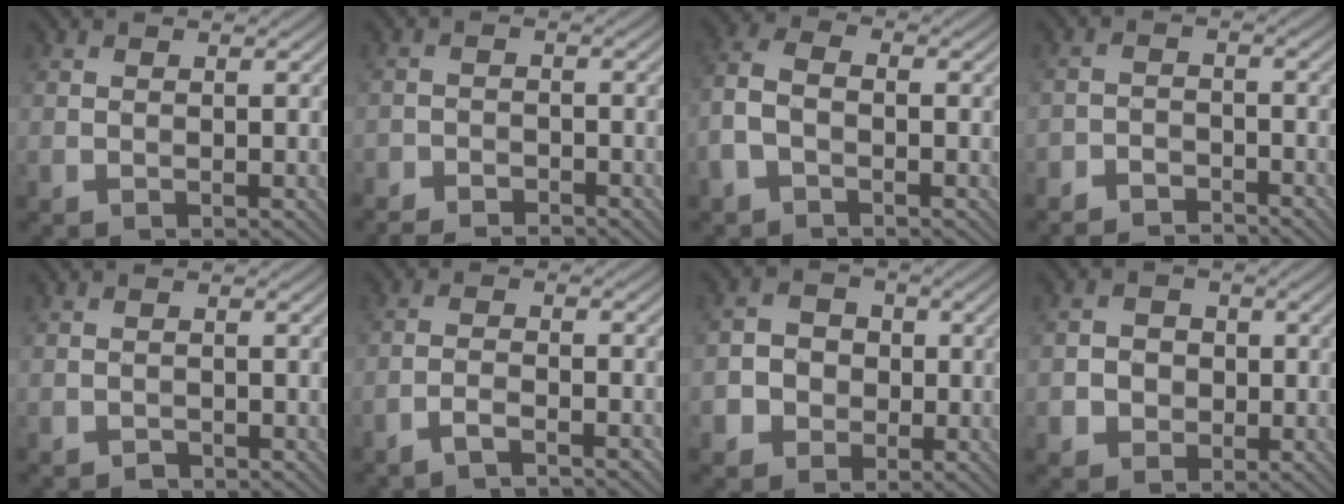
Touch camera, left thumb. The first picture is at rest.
{"total": 3.7, "force": [-3.4, 0.8, 1.2], "torque": [-0.028, -0.001, -0.067]}
{"total": 4.2, "force": [-1.8, 2.3, 3.0], "torque": [-0.077, 0.008, -0.049]}
{"total": 3.9, "force": [-3.7, 1.0, 1.0], "torque": [-0.013, 0.001, -0.071]}
{"total": 0.8, "force": [-0.7, 0.4, 0.2], "torque": [-0.001, -0.001, -0.015]}
{"total": 3.2, "force": [-2.6, 0.5, 1.8], "torque": [-0.033, 0.004, -0.058]}
{"total": 4.7, "force": [-1.0, 4.3, 1.4], "torque": [-0.023, 0.006, -0.033]}
{"total": 3.6, "force": [-0.6, 3.4, 1.2], "torque": [-0.018, 0.000, -0.024]}